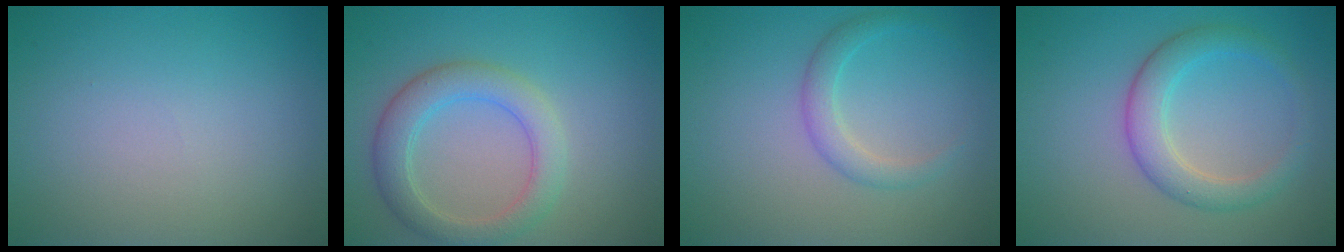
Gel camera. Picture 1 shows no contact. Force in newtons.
{"total": 4.1, "press": 4.1, "slide": 0.1}
{"total": 2.0, "press": 2.0, "slide": 0.1}
{"total": 3.6, "press": 3.6, "slide": 0.1}